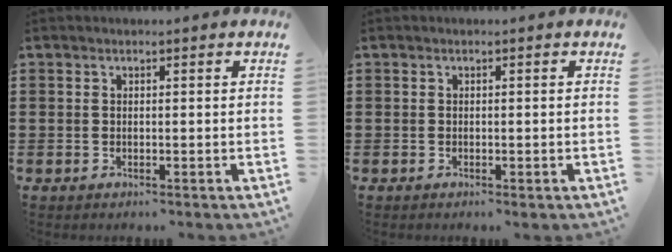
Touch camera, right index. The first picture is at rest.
{"total": 0.0}